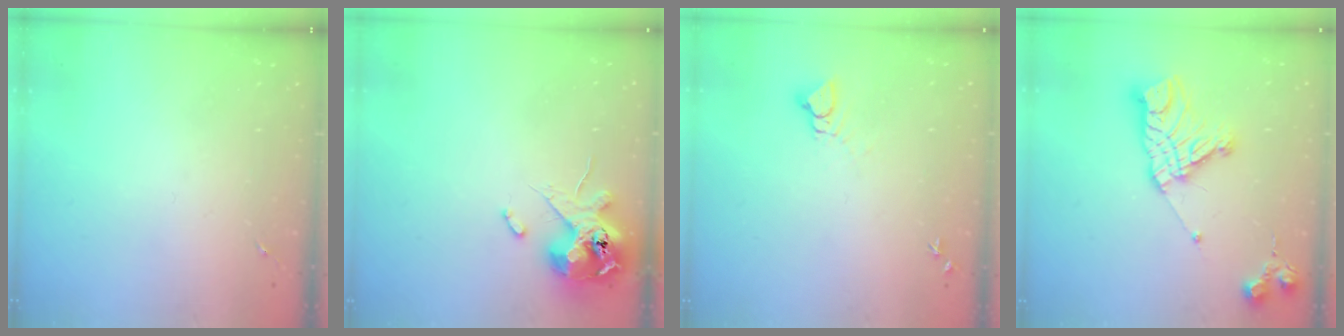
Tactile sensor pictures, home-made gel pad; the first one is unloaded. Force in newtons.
{"total": 12.7, "press": 12.5, "slide": 2.1}
{"total": 3.9, "press": 3.9, "slide": 0.2}
{"total": 16.2, "press": 16.1, "slide": 1.6}